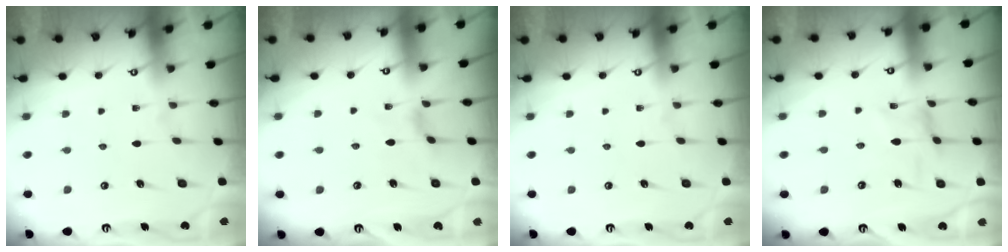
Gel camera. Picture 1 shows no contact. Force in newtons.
{"total": 1.1, "press": 1.1, "slide": 0.4}
{"total": 0.0}
{"total": 1.7, "press": 1.6, "slide": 0.4}